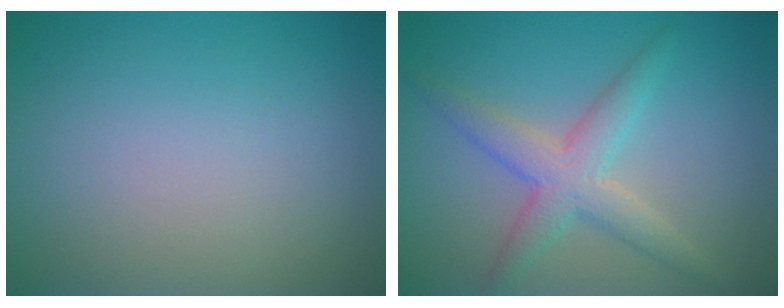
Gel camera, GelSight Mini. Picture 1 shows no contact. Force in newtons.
{"total": 3.9, "press": 3.9, "slide": 0.2}